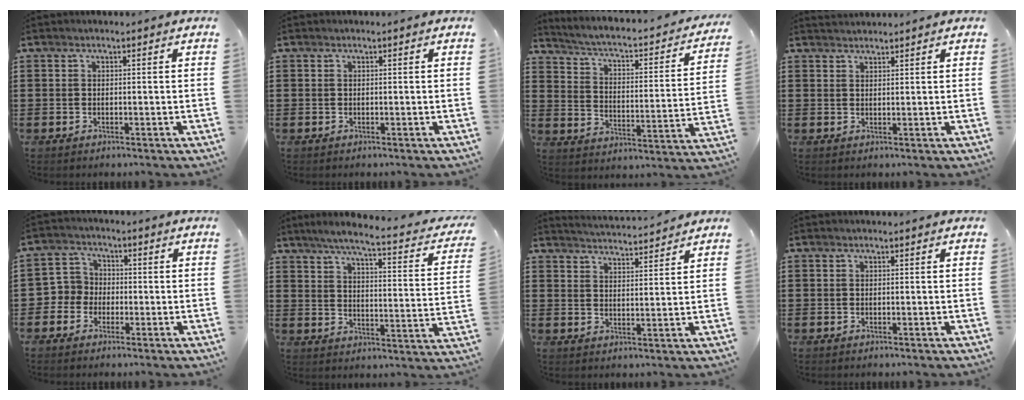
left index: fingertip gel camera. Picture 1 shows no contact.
{"total": 0.0}
{"total": 2.8, "force": [1.9, 0.5, 2.0], "torque": [-0.054, -0.029, 0.018]}
{"total": 1.4, "force": [1.4, 0.1, 0.0], "torque": [-0.003, 0.002, 0.028]}
{"total": 4.1, "force": [-1.7, 3.7, 0.3], "torque": [-0.031, 0.008, -0.041]}
{"total": 5.6, "force": [4.2, -0.3, 3.7], "torque": [-0.092, -0.035, 0.061]}
{"total": 3.6, "force": [3.6, -0.5, 0.3], "torque": [-0.018, -0.022, 0.061]}
{"total": 0.0}